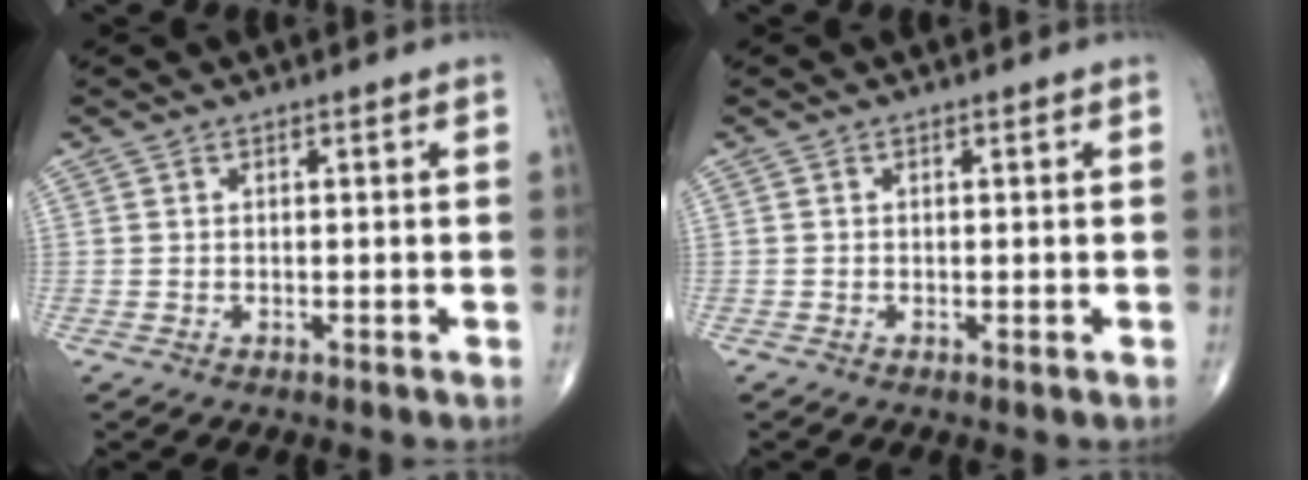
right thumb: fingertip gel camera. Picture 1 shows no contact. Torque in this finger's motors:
{"motor_torque": [0.03, 0.18, -0.10, -0.33, -0.02]}